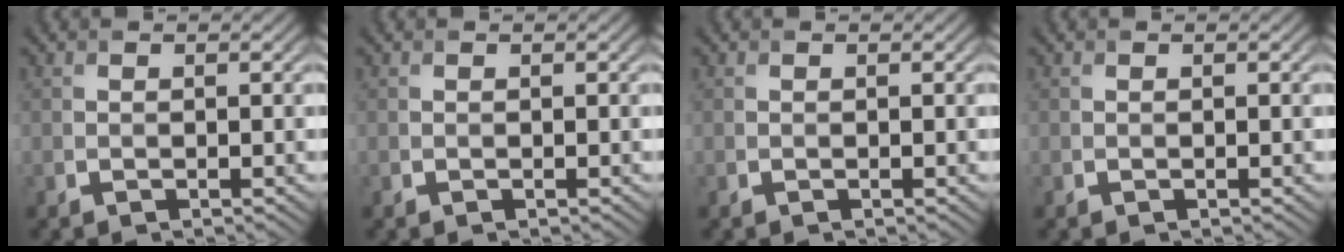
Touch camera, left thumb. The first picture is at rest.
{"total": 0.0}
{"total": 0.0}
{"total": 0.0}